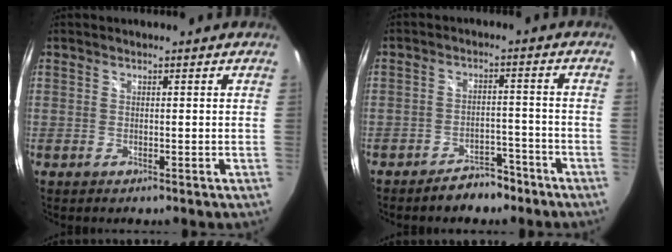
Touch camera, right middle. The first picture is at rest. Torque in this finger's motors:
{"motor_torque": [0.48, -1.66, -0.10, 0.00]}